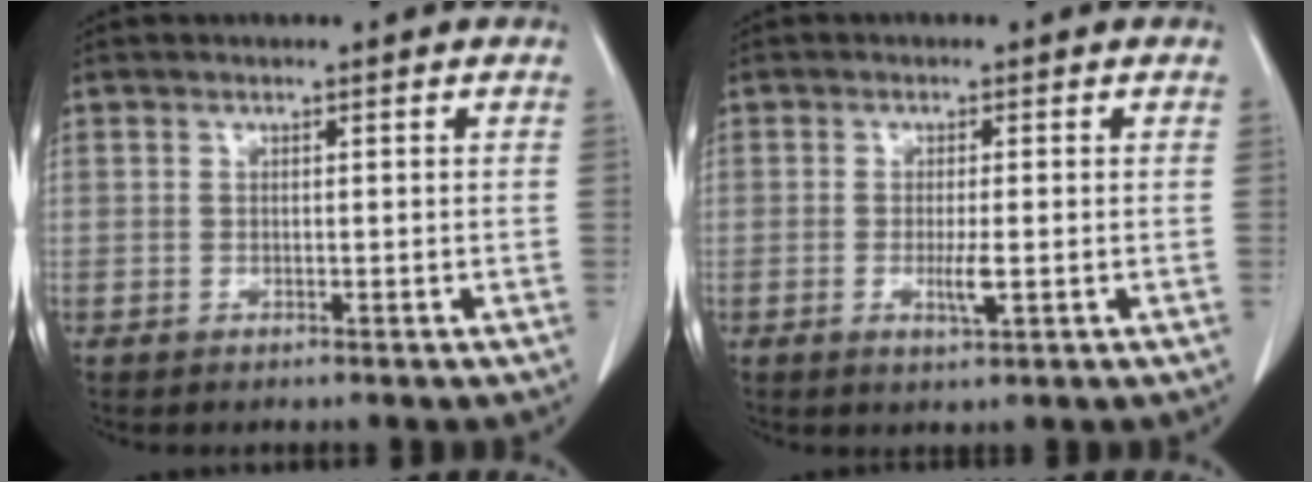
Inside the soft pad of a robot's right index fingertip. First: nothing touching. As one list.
[{"total": 2.8, "force": [-0.6, 0.3, 2.7], "torque": [-0.049, -0.004, -0.009]}]